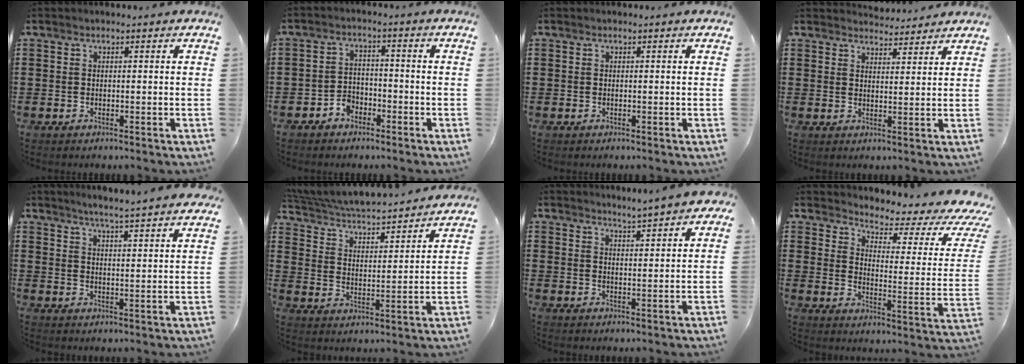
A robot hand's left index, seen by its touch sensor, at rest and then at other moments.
{"total": 3.1, "force": [-2.6, 1.7, 0.5], "torque": [-0.016, 0.006, -0.054]}
{"total": 0.0}
{"total": 3.3, "force": [3.2, 0.5, 0.1], "torque": [-0.004, -0.017, 0.059]}
{"total": 4.4, "force": [4.1, -0.9, 1.2], "torque": [-0.038, -0.026, 0.069]}
{"total": 4.1, "force": [4.0, 0.1, 1.0], "torque": [-0.041, -0.036, 0.059]}
{"total": 2.6, "force": [2.5, -0.2, 0.5], "torque": [-0.020, -0.004, 0.046]}
{"total": 3.8, "force": [2.9, 1.1, 2.2], "torque": [-0.047, -0.035, 0.039]}